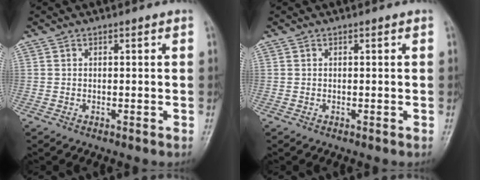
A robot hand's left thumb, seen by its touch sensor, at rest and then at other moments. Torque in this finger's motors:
{"motor_torque": [-0.27, 0.27, -0.23, -0.24, 0.00]}